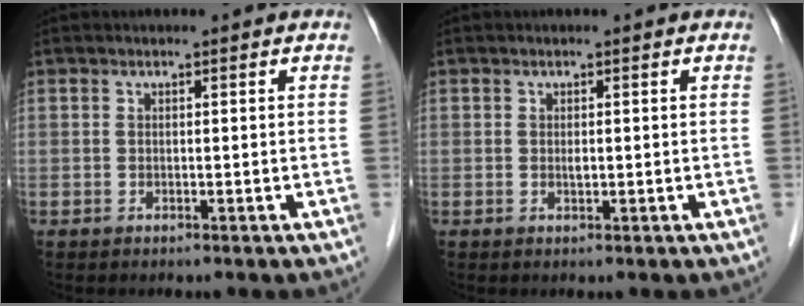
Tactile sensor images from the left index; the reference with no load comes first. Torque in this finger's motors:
{"motor_torque": [0.05, 0.03, 0.00, 0.00]}